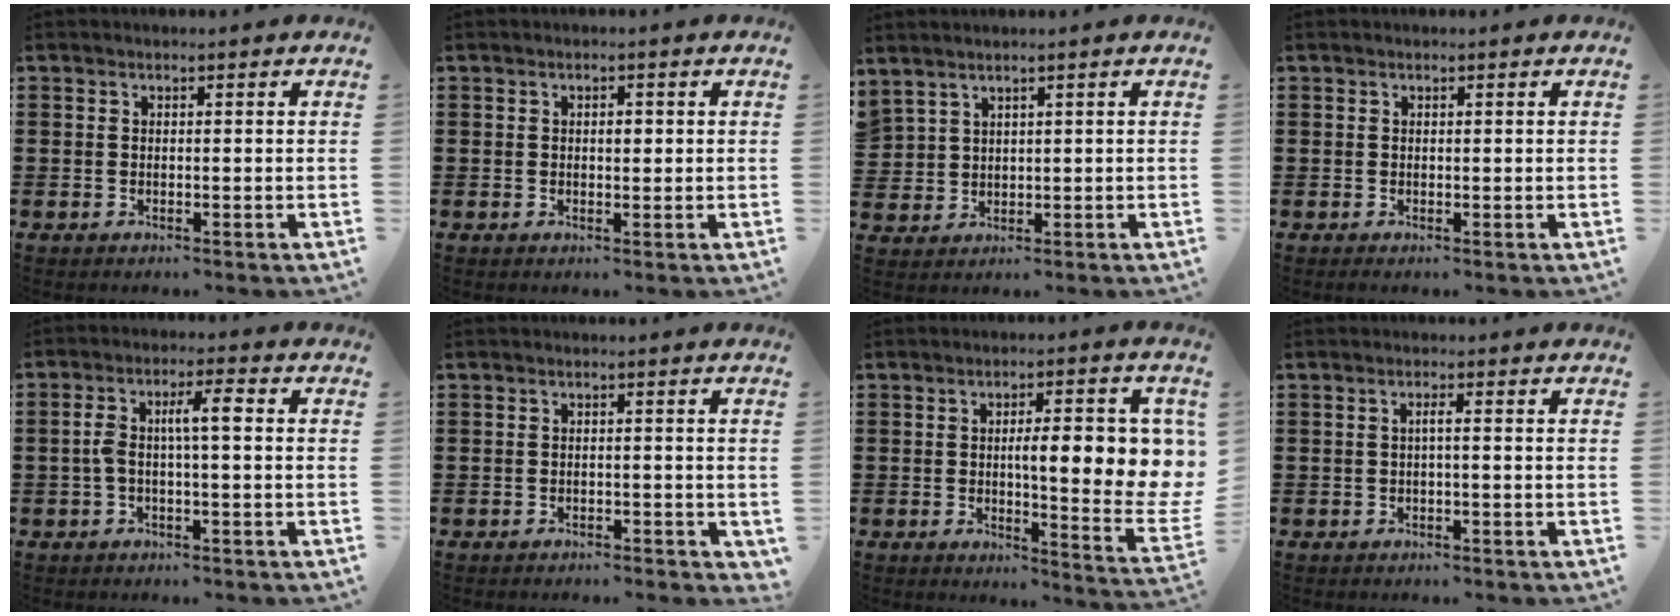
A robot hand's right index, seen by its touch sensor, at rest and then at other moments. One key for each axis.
{"total": 1.2, "fx": 0.2, "fy": 0.6, "fz": 1.1, "tx": -0.021, "ty": 0.004, "tz": 0.001}
{"total": 1.9, "fx": 1.7, "fy": 1.0, "fz": 0.0, "tx": -0.008, "ty": 0.005, "tz": 0.034}
{"total": 0.0}
{"total": 5.0, "fx": -0.1, "fy": 1.0, "fz": 4.9, "tx": -0.098, "ty": 0.005, "tz": -0.008}
{"total": 0.7, "fx": -0.6, "fy": 0.3, "fz": 0.1, "tx": -0.005, "ty": -0.001, "tz": -0.014}
{"total": 10.9, "fx": 1.4, "fy": 2.7, "fz": 10.4, "tx": -0.147, "ty": -0.011, "tz": 0.019}
{"total": 1.2, "fx": -0.3, "fy": -0.2, "fz": 1.2, "tx": -0.022, "ty": -0.001, "tz": -0.008}